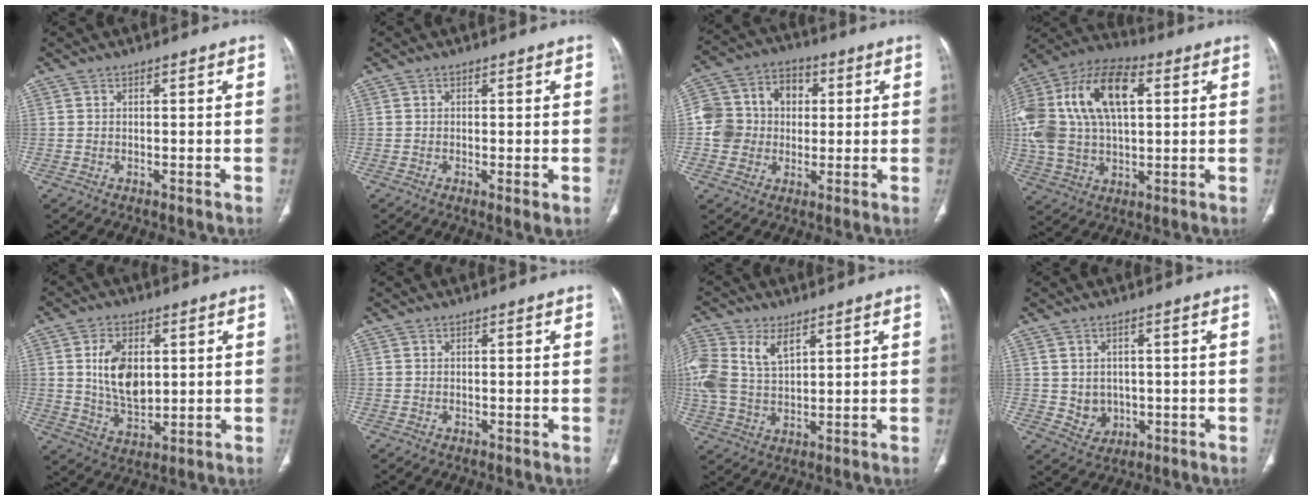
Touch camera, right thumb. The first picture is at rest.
{"total": 2.2, "force": [-0.5, 0.5, 2.1], "torque": [-0.042, -0.009, -0.009]}
{"total": 12.0, "force": [0.3, 10.9, 5.1], "torque": [-0.067, 0.031, 0.000]}
{"total": 24.9, "force": [5.4, 14.2, 19.8], "torque": [-0.412, 0.026, 0.091]}
{"total": 10.6, "force": [1.9, 6.5, 8.1], "torque": [-0.129, -0.015, 0.044]}
{"total": 0.0}
{"total": 11.5, "force": [4.8, 6.7, 7.9], "torque": [-0.185, 0.000, 0.101]}
{"total": 4.4, "force": [-0.1, 3.9, 2.1], "torque": [-0.017, -0.002, 0.013]}